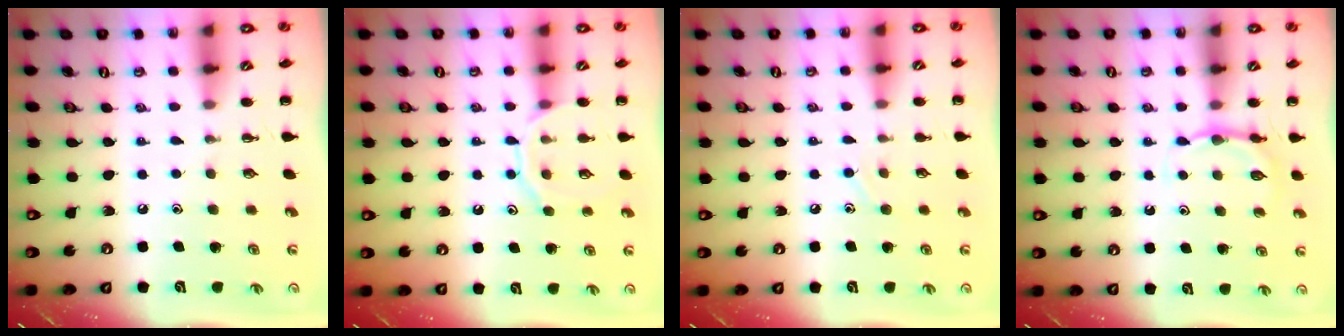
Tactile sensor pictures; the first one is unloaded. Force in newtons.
{"total": 10.0, "press": 10.0, "slide": 0.6}
{"total": 6.3, "press": 6.1, "slide": 1.4}
{"total": 4.0, "press": 3.7, "slide": 1.5}